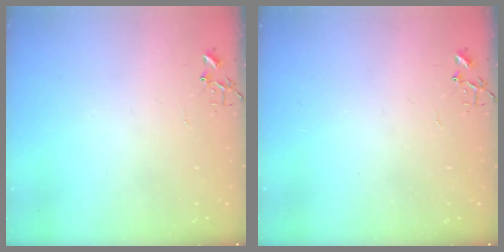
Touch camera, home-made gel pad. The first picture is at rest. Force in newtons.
{"total": 0.0}